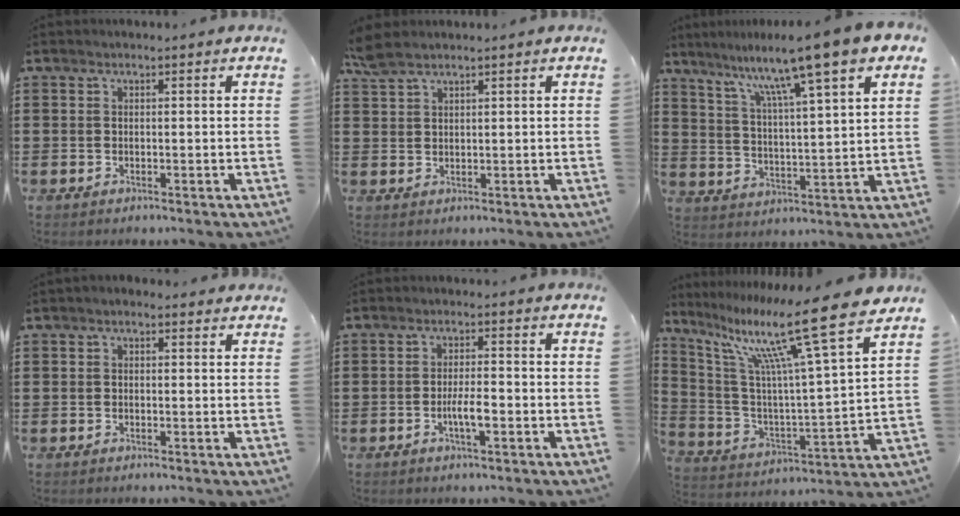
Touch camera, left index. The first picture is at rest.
{"total": 2.7, "force": [2.2, 0.8, 1.4], "torque": [-0.034, 0.003, 0.041]}
{"total": 10.4, "force": [8.2, -0.7, 6.3], "torque": [-0.137, -0.054, 0.126]}
{"total": 0.9, "force": [0.3, 0.6, 0.6], "torque": [-0.013, 0.007, 0.005]}
{"total": 3.9, "force": [-1.1, 0.9, 3.7], "torque": [-0.070, 0.000, -0.021]}
{"total": 15.8, "force": [11.4, 0.8, 10.9], "torque": [-0.220, -0.076, 0.177]}